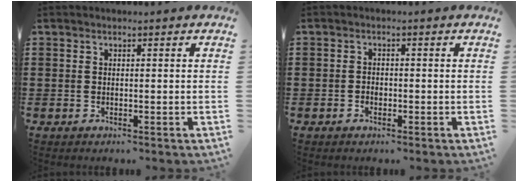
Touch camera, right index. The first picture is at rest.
{"total": 1.0, "force": [-0.5, 0.5, 0.7], "torque": [-0.016, -0.005, -0.008]}